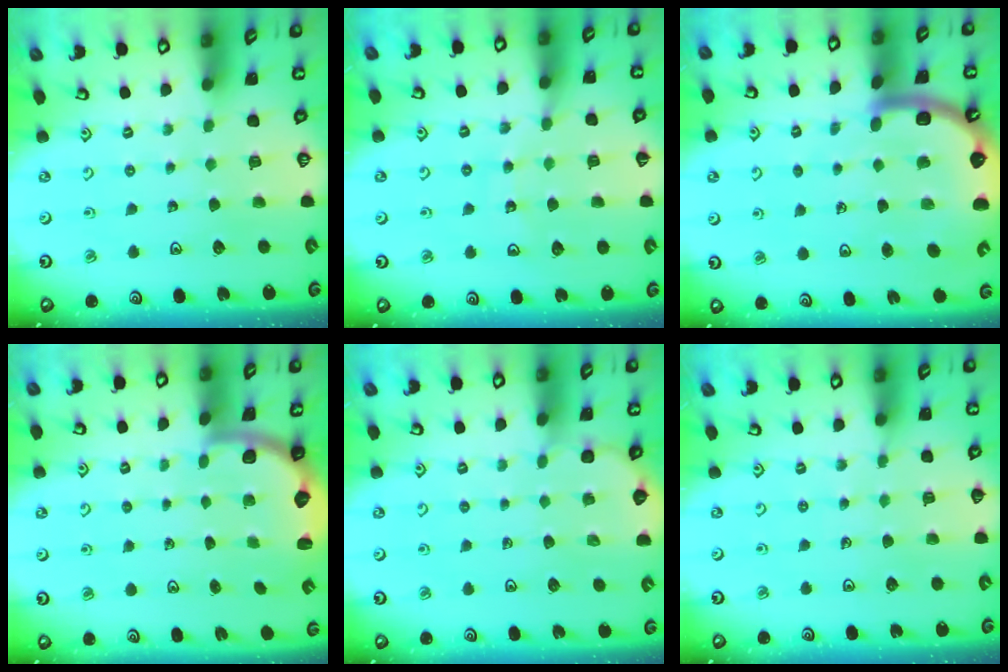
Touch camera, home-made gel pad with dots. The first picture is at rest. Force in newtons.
{"total": 12.1, "press": 11.8, "slide": 2.6}
{"total": 9.2, "press": 8.9, "slide": 2.2}
{"total": 2.4, "press": 2.1, "slide": 1.2}
{"total": 2.9, "press": 2.9, "slide": 0.3}
{"total": 4.1, "press": 3.7, "slide": 1.8}